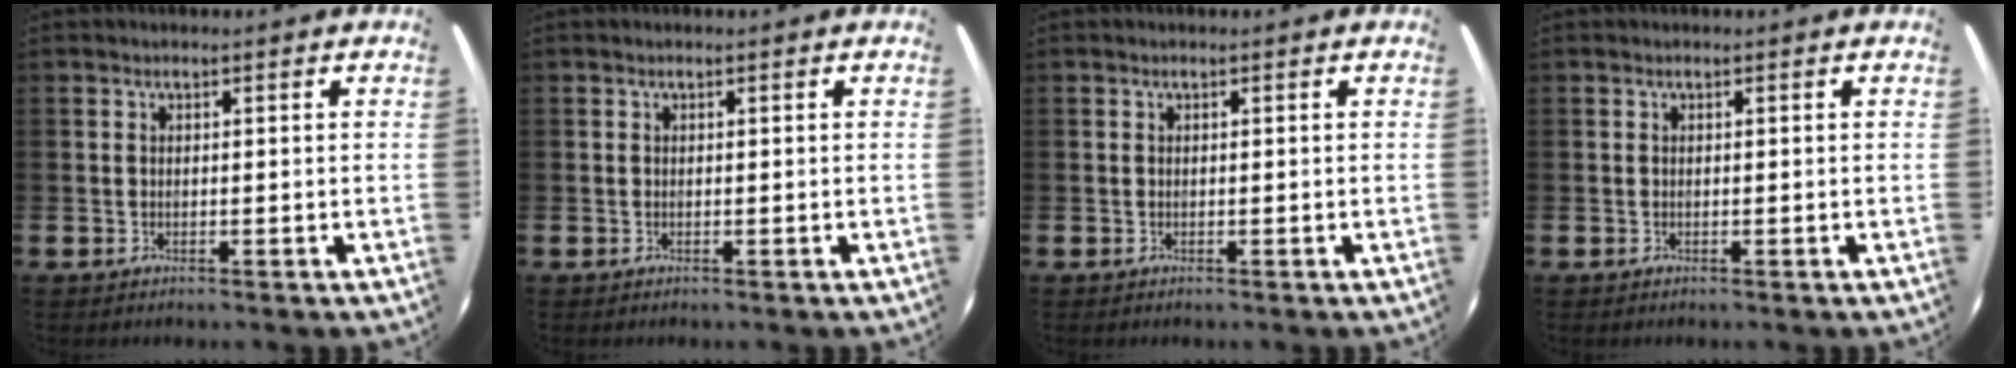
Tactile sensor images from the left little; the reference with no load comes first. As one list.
[{"total": 0.0}, {"total": 0.0}, {"total": 0.0}]